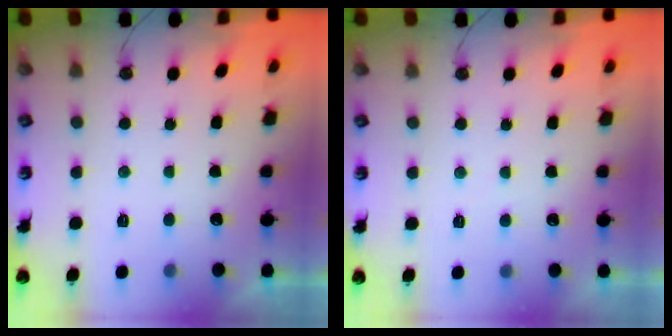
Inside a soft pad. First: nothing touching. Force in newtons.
{"total": 2.9, "press": 2.9, "slide": 0.5}